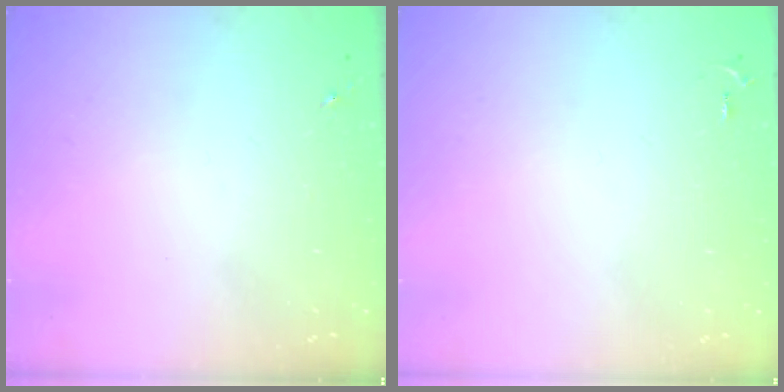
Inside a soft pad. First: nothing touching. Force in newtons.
{"total": 2.6, "press": 2.6, "slide": 0.4}